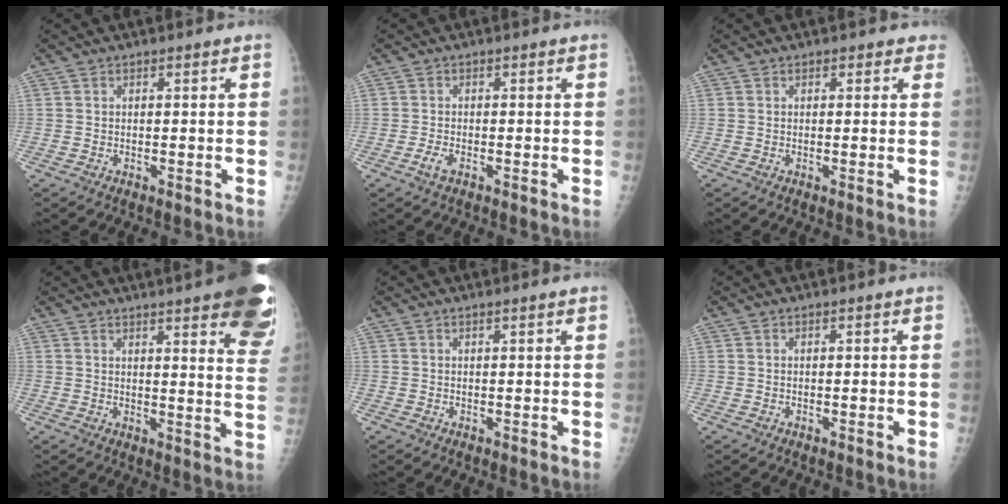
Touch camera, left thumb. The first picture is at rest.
{"total": 1.9, "force": [-1.0, 0.9, 1.4], "torque": [-0.030, 0.000, -0.022]}
{"total": 1.6, "force": [1.0, 1.2, 0.5], "torque": [0.018, -0.002, 0.004]}
{"total": 20.1, "force": [13.1, 4.1, 14.8], "torque": [-0.152, -0.047, 0.145]}
{"total": 0.7, "force": [0.5, 0.1, 0.4], "torque": [-0.006, -0.001, 0.007]}
{"total": 0.0}